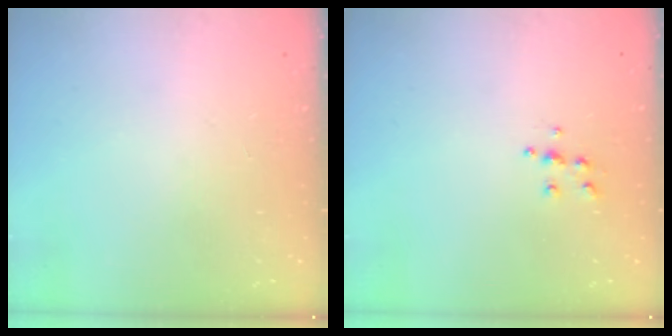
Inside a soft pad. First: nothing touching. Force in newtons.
{"total": 5.5, "press": 5.5, "slide": 0.5}